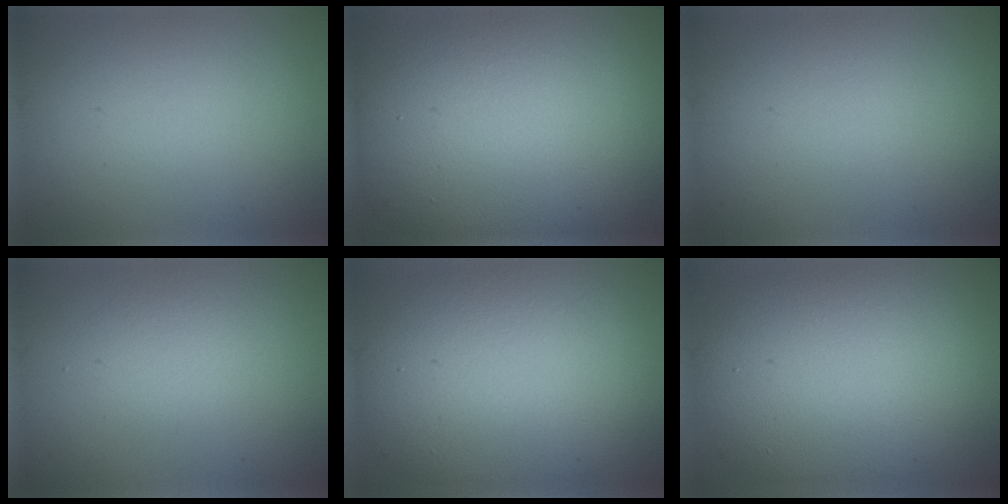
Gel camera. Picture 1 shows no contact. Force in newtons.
{"total": 17.5, "press": 17.5, "slide": 0.8}
{"total": 0.0}
{"total": 1.3, "press": 1.3, "slide": 0.0}
{"total": 12.7, "press": 12.7, "slide": 0.6}
{"total": 11.4, "press": 11.4, "slide": 0.6}